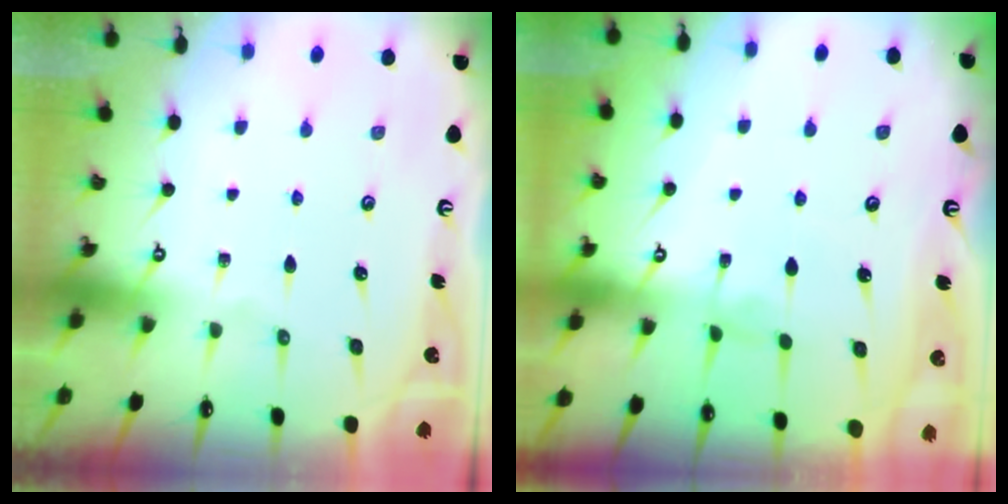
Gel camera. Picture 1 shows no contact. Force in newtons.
{"total": 1.0, "press": 0.9, "slide": 0.5}